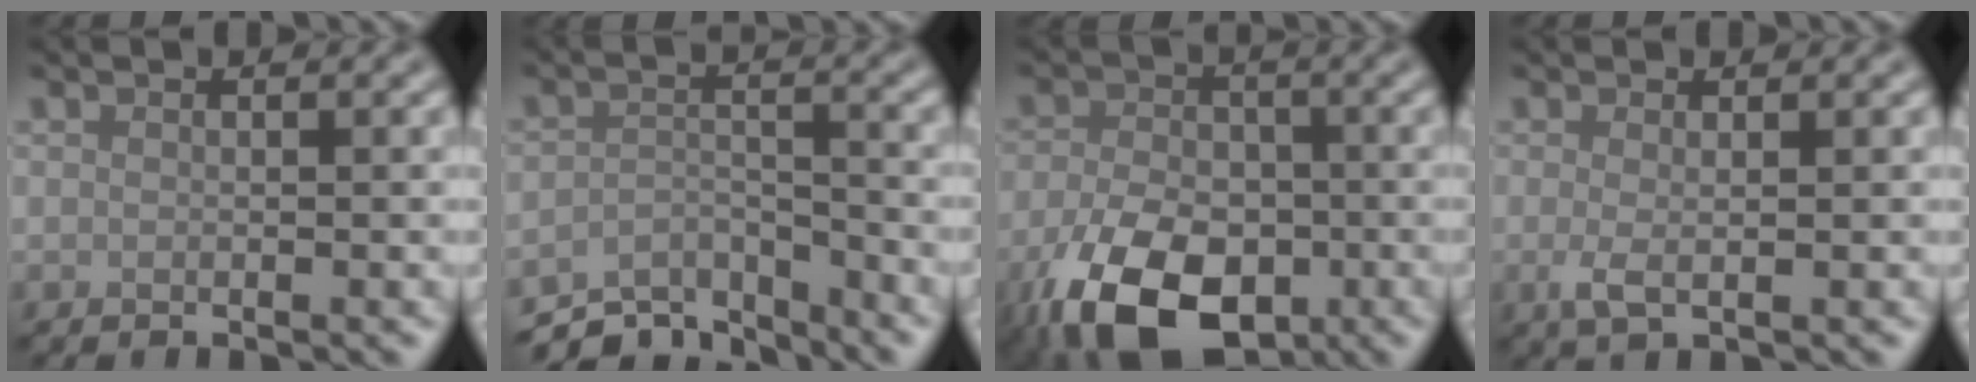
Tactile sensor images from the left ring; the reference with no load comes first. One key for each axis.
{"total": 5.3, "fx": -4.9, "fy": 1.4, "fz": 1.6, "tx": -0.025, "ty": -0.012, "tz": -0.085}
{"total": 10.5, "fx": -5.1, "fy": 6.2, "fz": 6.7, "tx": -0.147, "ty": -0.034, "tz": -0.093}
{"total": 1.6, "fx": 0.0, "fy": 0.4, "fz": 1.6, "tx": -0.032, "ty": -0.003, "tz": -0.001}